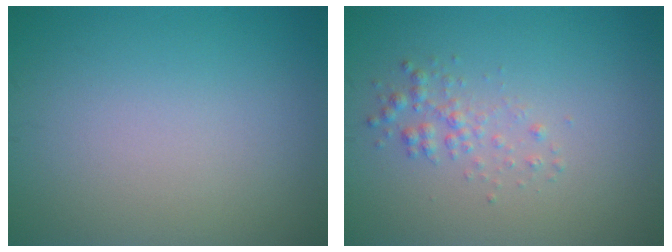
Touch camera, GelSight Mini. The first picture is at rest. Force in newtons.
{"total": 1.6, "press": 1.6, "slide": 0.0}